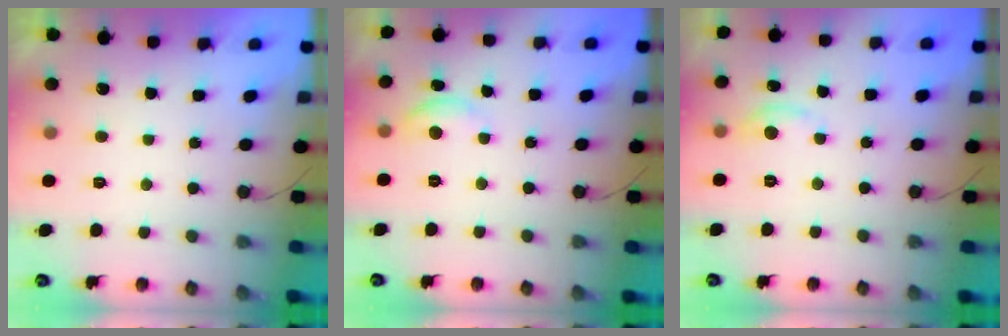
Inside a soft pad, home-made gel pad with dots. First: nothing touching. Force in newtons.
{"total": 5.6, "press": 5.6, "slide": 0.4}
{"total": 4.1, "press": 4.1, "slide": 0.5}